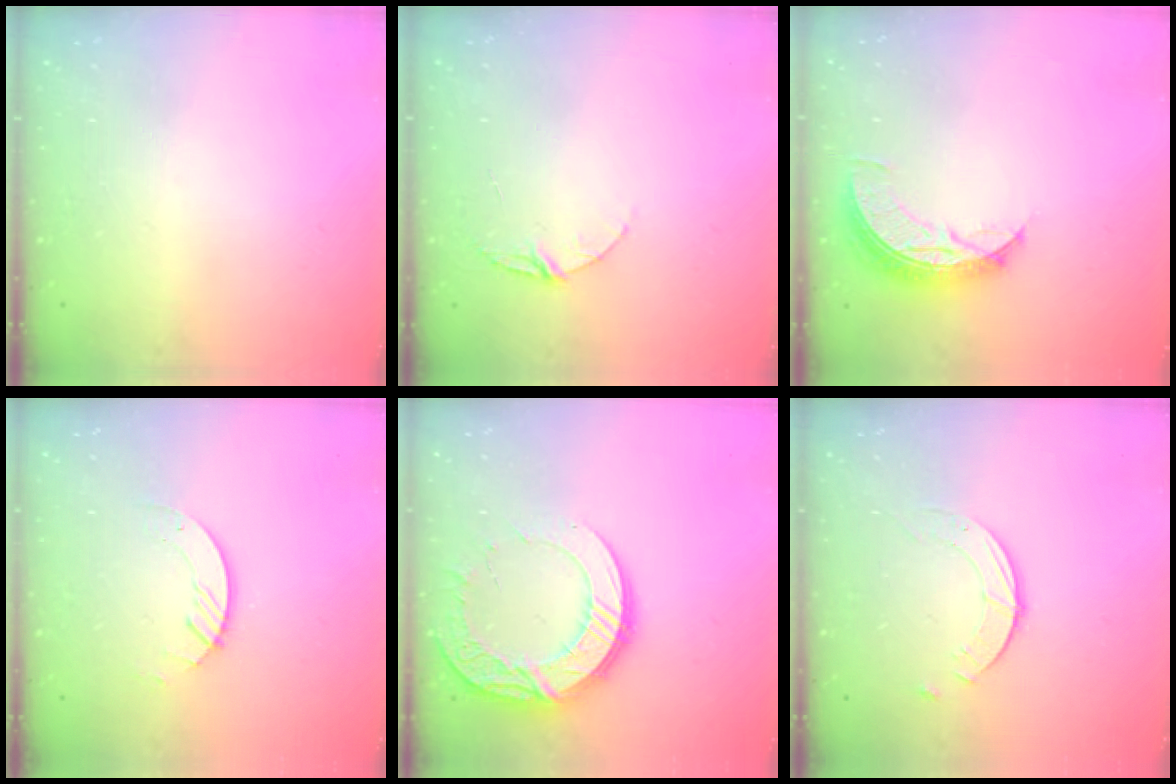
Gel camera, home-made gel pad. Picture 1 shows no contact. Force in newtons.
{"total": 5.3, "press": 5.3, "slide": 0.5}
{"total": 8.4, "press": 8.4, "slide": 0.4}
{"total": 2.8, "press": 2.8, "slide": 0.3}
{"total": 15.6, "press": 15.5, "slide": 1.2}
{"total": 2.3, "press": 2.3, "slide": 0.3}